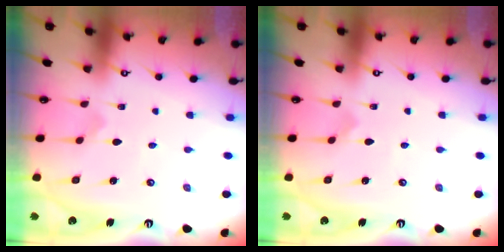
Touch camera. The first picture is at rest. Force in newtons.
{"total": 0.0}